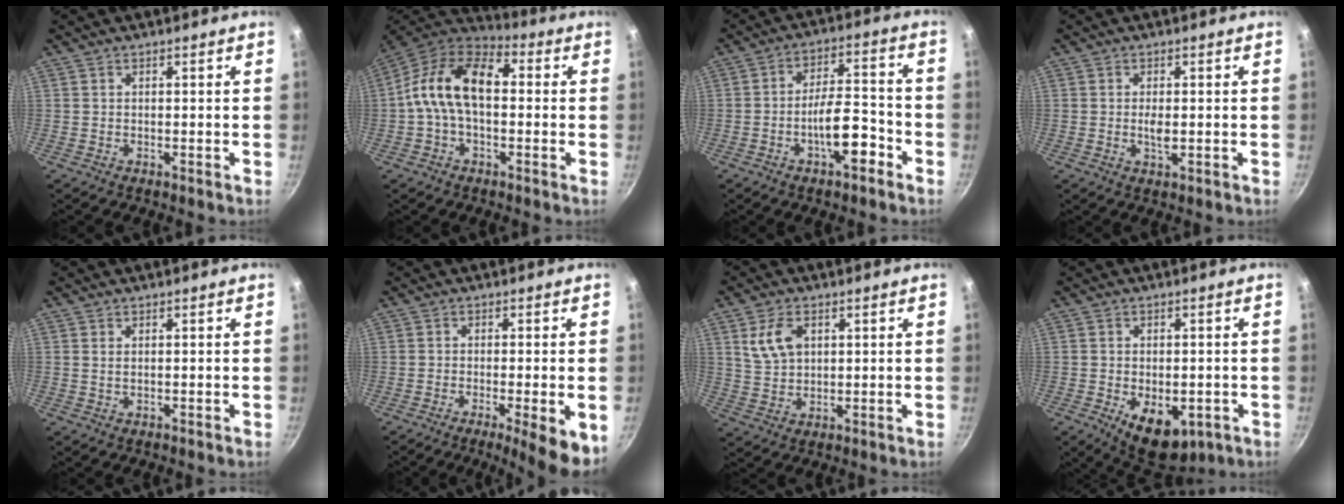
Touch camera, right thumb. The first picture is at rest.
{"total": 14.6, "force": [0.6, 8.9, 11.5], "torque": [-0.183, 0.038, -0.014]}
{"total": 9.8, "force": [-4.5, 3.8, 7.9], "torque": [-0.108, 0.045, -0.073]}
{"total": 2.5, "force": [-0.1, 1.1, 2.2], "torque": [-0.041, -0.003, -0.001]}
{"total": 0.9, "force": [0.3, 0.4, 0.7], "torque": [-0.013, 0.000, 0.006]}
{"total": 8.7, "force": [-3.2, 1.8, 7.9], "torque": [-0.108, 0.002, -0.045]}
{"total": 7.1, "force": [2.5, 4.6, 4.7], "torque": [-0.080, -0.006, 0.052]}
{"total": 10.2, "force": [-3.2, 6.0, 7.6], "torque": [-0.074, 0.000, -0.030]}